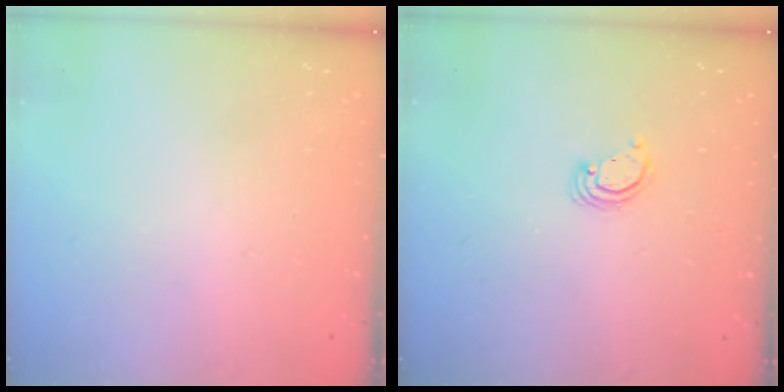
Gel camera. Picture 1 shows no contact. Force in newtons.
{"total": 2.6, "press": 2.6, "slide": 0.2}